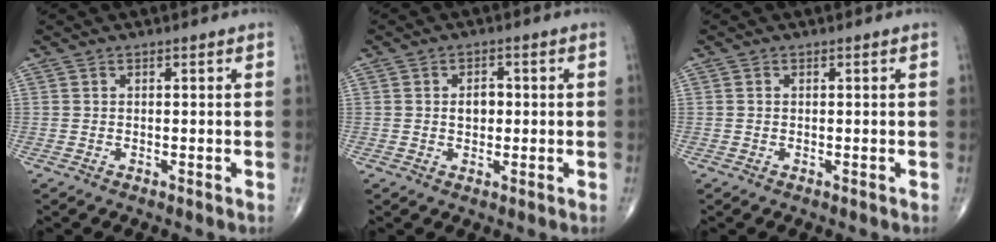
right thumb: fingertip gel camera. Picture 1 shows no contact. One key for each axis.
{"total": 3.3, "fx": 0.1, "fy": 2.4, "fz": 2.3, "tx": -0.026, "ty": 0.006, "tz": -0.001}
{"total": 0.0}